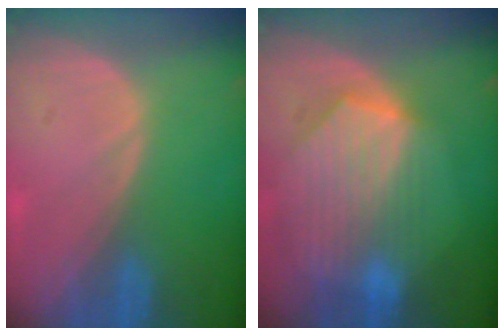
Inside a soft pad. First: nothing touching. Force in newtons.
{"total": 9.5, "press": 8.4, "slide": 4.6}